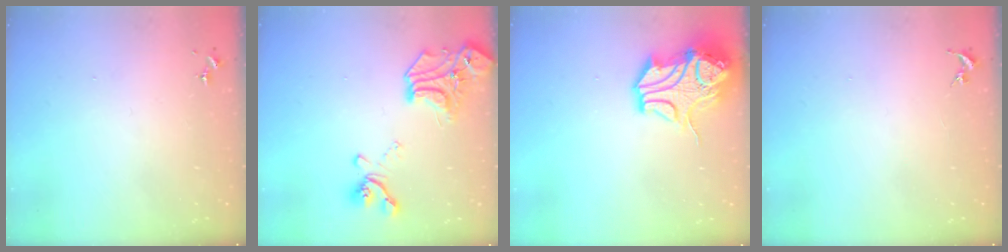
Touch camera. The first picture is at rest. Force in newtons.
{"total": 17.9, "press": 17.9, "slide": 0.9}
{"total": 16.0, "press": 15.9, "slide": 2.1}
{"total": 0.0}